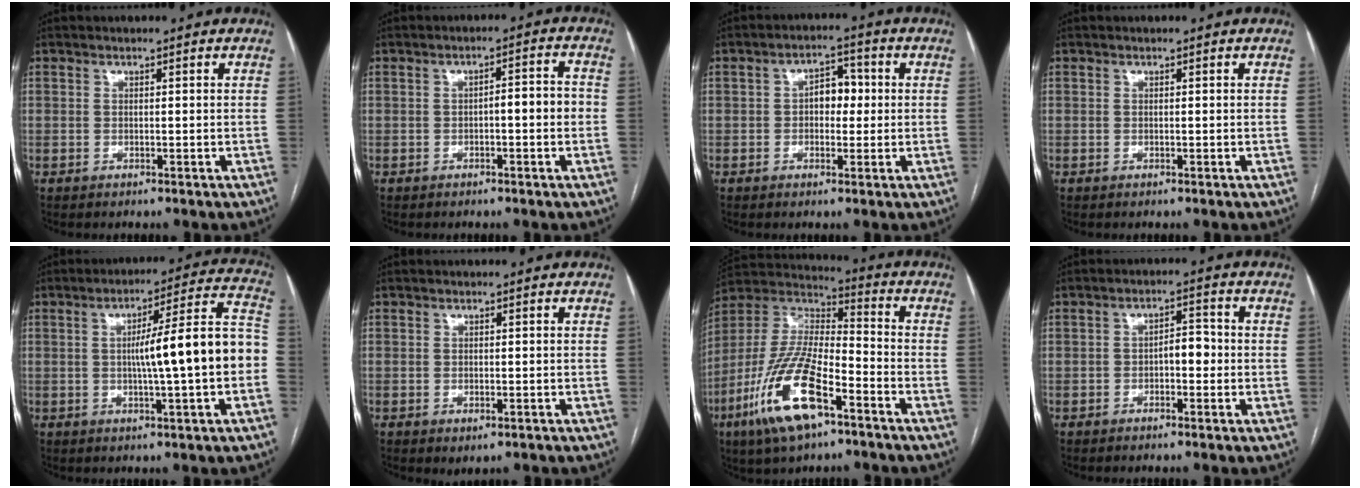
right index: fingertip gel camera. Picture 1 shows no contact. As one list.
[{"total": 4.2, "force": [-0.8, 0.8, 4.0], "torque": [-0.057, 0.020, -0.009]}, {"total": 4.6, "force": [0.2, 2.8, 3.7], "torque": [-0.057, 0.019, 0.001]}, {"total": 0.0}, {"total": 14.1, "force": [-1.2, 0.4, 14.1], "torque": [-0.196, 0.030, -0.020]}, {"total": 1.7, "force": [-0.7, 0.9, 1.3], "torque": [-0.018, -0.002, -0.002]}, {"total": 18.2, "force": [-9.0, 5.6, 14.9], "torque": [-0.322, -0.013, -0.163]}, {"total": 3.7, "force": [-0.7, 1.7, 3.2], "torque": [-0.045, 0.014, -0.013]}]